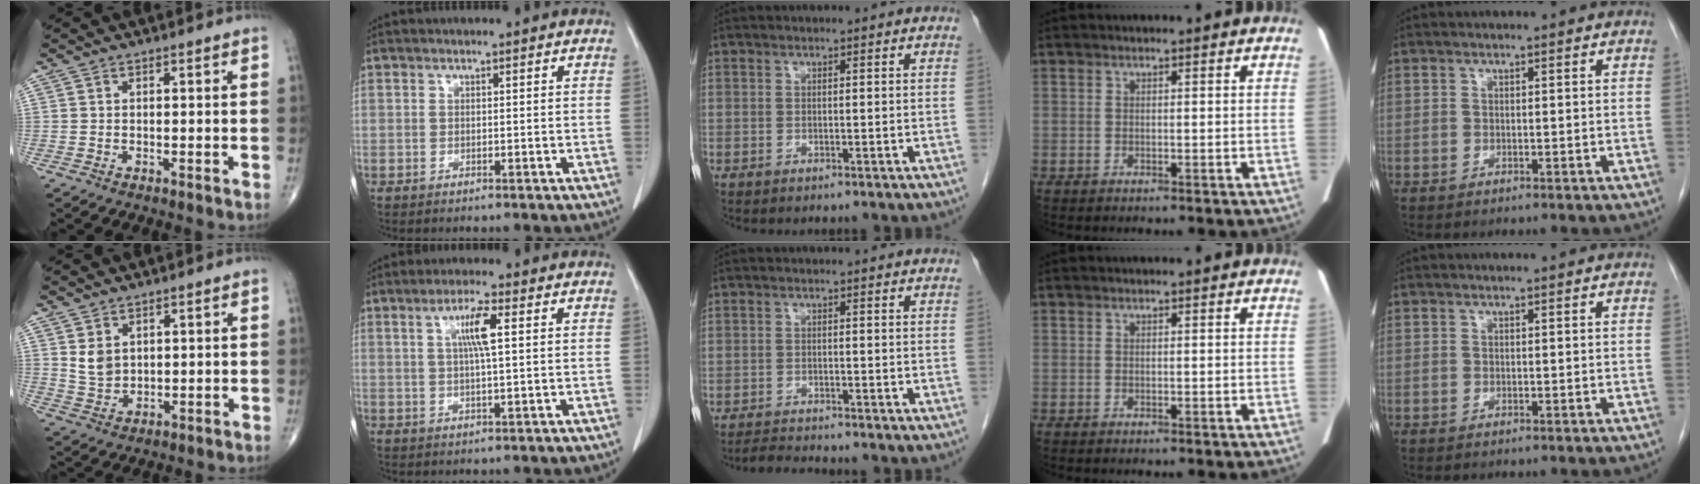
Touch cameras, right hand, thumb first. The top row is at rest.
{"thumb": {"total": 4.3, "force": [1.6, 3.2, 2.5], "torque": [-0.037, -0.014, 0.041]}, "index": {"total": 5.1, "force": [1.4, 0.2, 4.9], "torque": [-0.091, 0.002, 0.025]}, "middle": {"total": 2.7, "force": [-2.6, -0.3, 0.3], "torque": [-0.013, -0.016, -0.046]}}